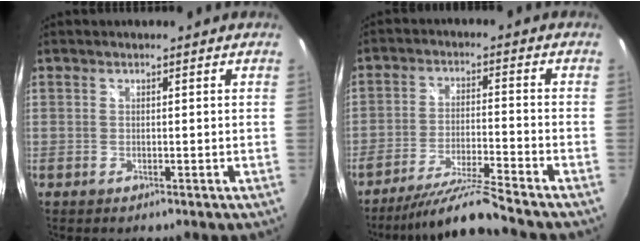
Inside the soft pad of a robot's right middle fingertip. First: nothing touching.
{"total": 9.5, "force": [-8.5, -2.2, 3.4], "torque": [-0.084, 0.001, -0.155]}